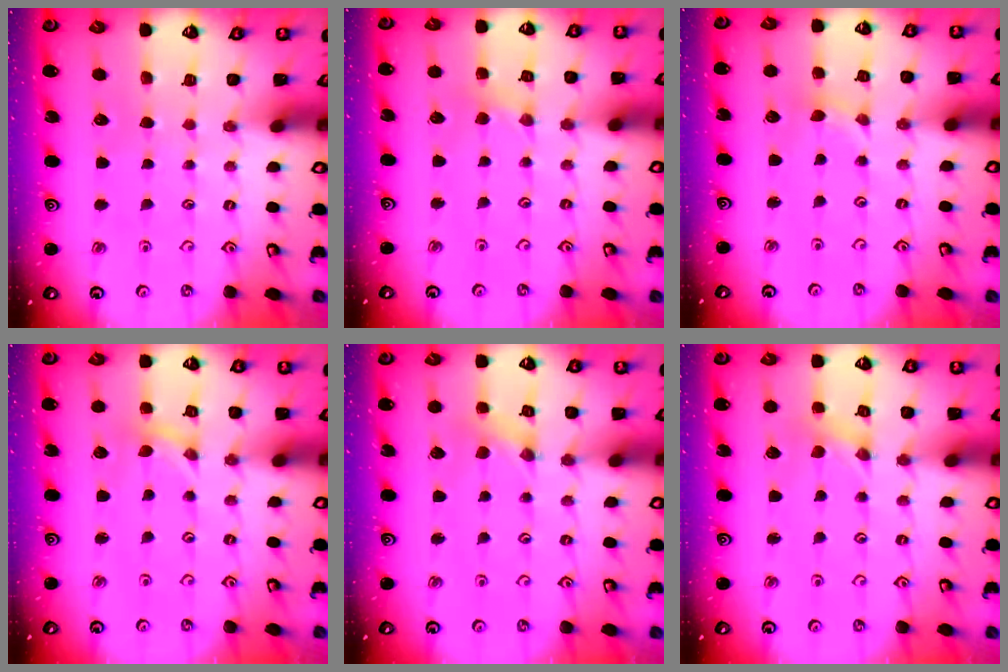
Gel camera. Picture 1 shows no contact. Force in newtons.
{"total": 2.0, "press": 2.0, "slide": 0.4}
{"total": 1.0, "press": 1.0, "slide": 0.2}
{"total": 0.0}
{"total": 2.1, "press": 2.1, "slide": 0.3}
{"total": 0.0}